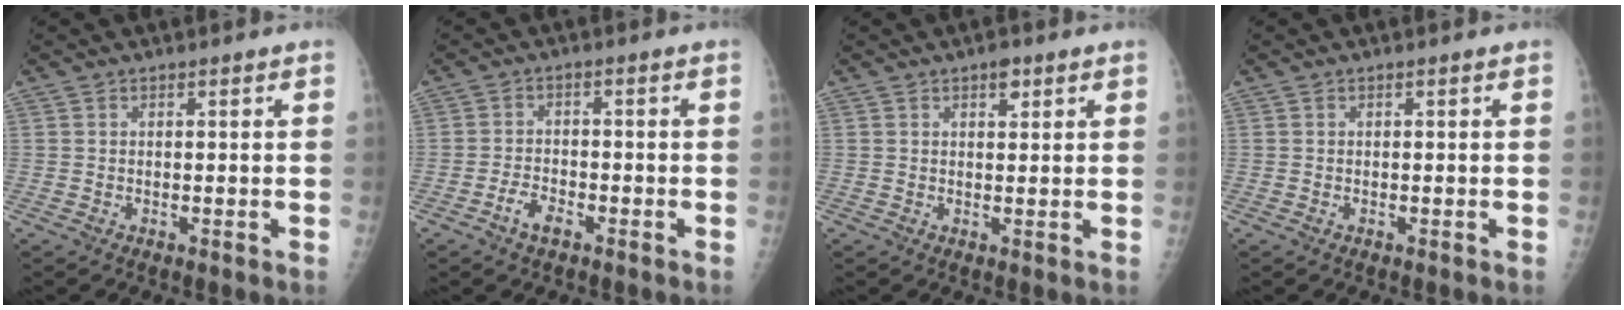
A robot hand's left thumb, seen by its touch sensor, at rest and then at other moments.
{"total": 3.7, "force": [-2.3, 1.7, 2.3], "torque": [-0.041, 0.018, -0.041]}
{"total": 2.4, "force": [1.5, 1.1, 1.6], "torque": [-0.014, -0.006, 0.020]}
{"total": 0.0}